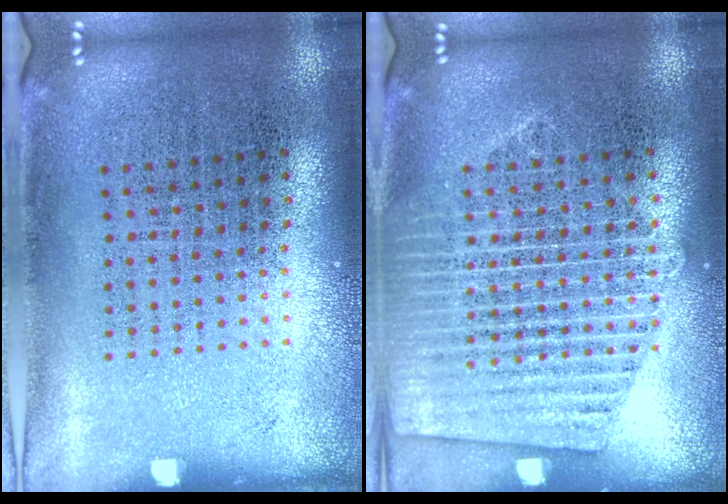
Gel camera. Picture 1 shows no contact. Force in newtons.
{"total": 1.6, "press": 1.6, "slide": 0.2}